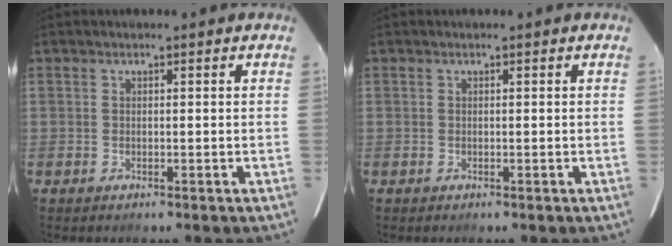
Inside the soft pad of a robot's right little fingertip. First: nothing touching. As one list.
[{"total": 0.0}]